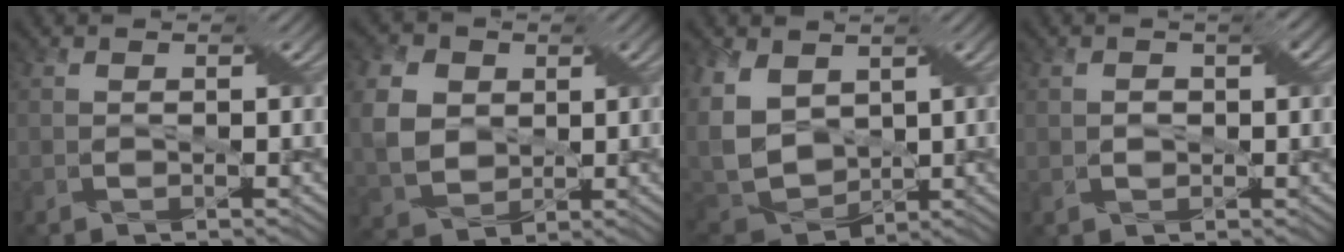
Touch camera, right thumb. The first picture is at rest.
{"total": 7.7, "force": [1.6, 6.2, 4.2], "torque": [-0.127, 0.006, 0.029]}
{"total": 11.0, "force": [2.9, 7.8, 7.2], "torque": [-0.213, 0.003, 0.053]}
{"total": 1.8, "force": [0.2, 1.1, 1.4], "torque": [-0.026, 0.003, 0.003]}